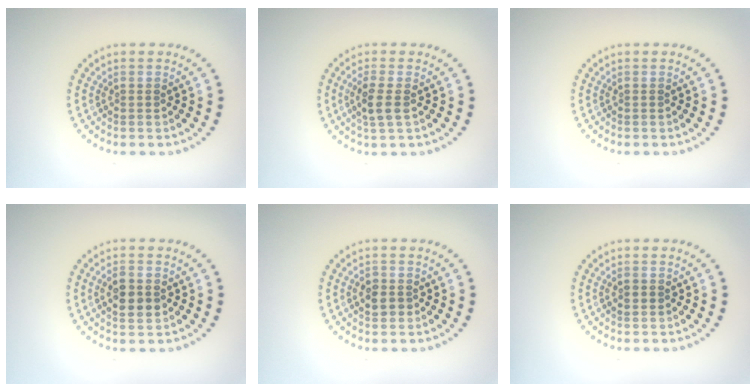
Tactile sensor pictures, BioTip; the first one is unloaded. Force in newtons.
{"total": 2.4, "press": 2.1, "slide": 1.0}
{"total": 0.0}
{"total": 2.5, "press": 2.5, "slide": 0.2}
{"total": 1.7, "press": 1.7, "slide": 0.3}
{"total": 1.1, "press": 1.1, "slide": 0.0}